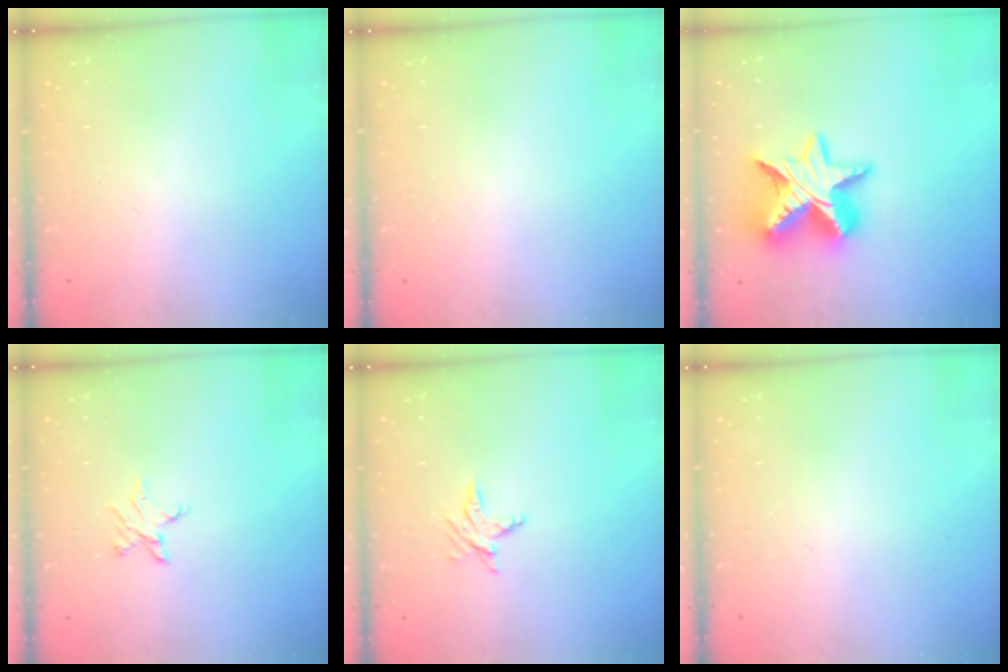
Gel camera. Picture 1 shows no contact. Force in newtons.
{"total": 0.0}
{"total": 16.2, "press": 16.1, "slide": 1.7}
{"total": 4.0, "press": 4.0, "slide": 0.5}
{"total": 3.5, "press": 3.5, "slide": 0.4}
{"total": 0.0}